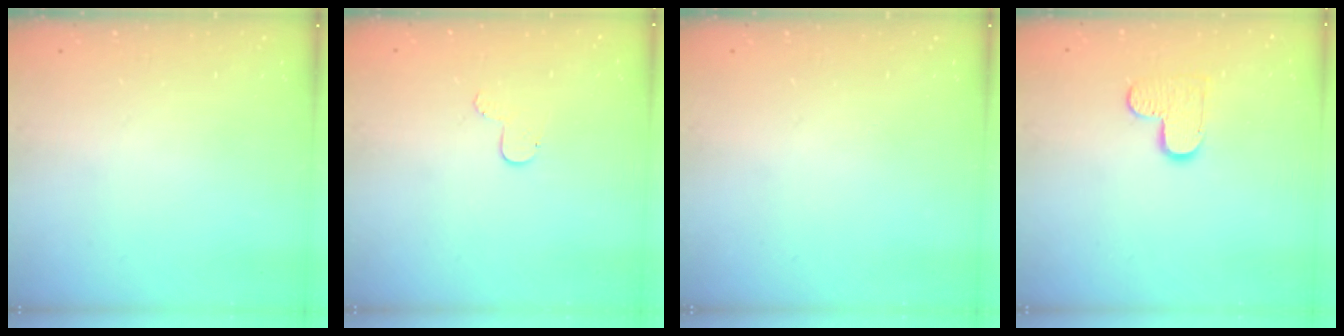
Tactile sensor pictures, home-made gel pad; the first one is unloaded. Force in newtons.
{"total": 4.9, "press": 4.9, "slide": 0.5}
{"total": 0.0}
{"total": 7.7, "press": 7.6, "slide": 0.3}